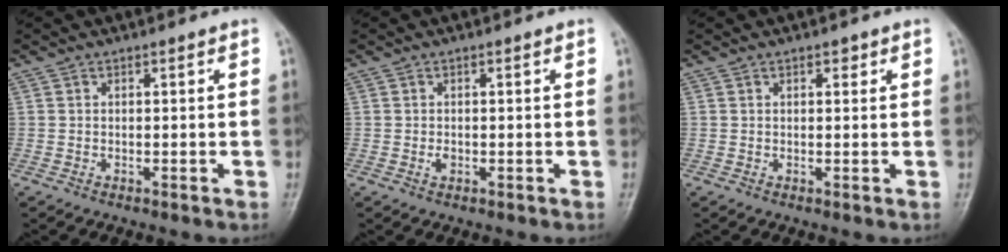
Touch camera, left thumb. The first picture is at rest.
{"total": 1.1, "force": [-0.3, 0.8, 0.7], "torque": [-0.007, 0.000, -0.006]}
{"total": 1.2, "force": [0.7, 0.7, 0.7], "torque": [-0.003, 0.000, 0.007]}